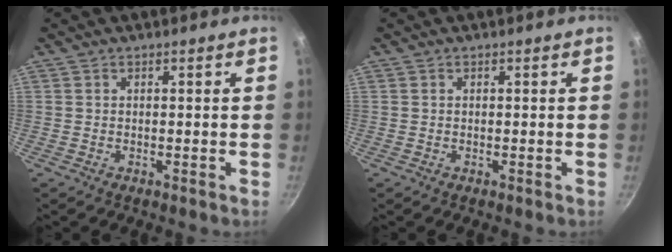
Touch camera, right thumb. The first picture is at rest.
{"total": 0.0}